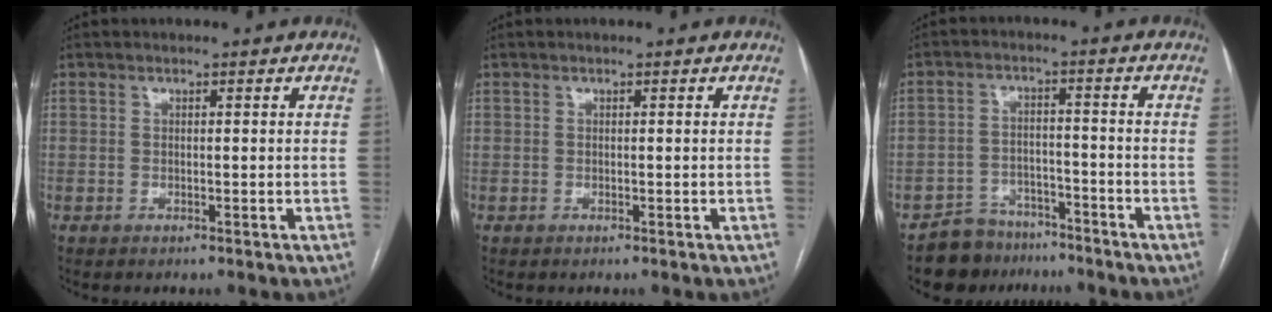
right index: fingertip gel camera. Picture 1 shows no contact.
{"total": 0.0}
{"total": 6.8, "force": [-5.7, 3.7, -0.3], "torque": [0.013, 0.016, -0.096]}